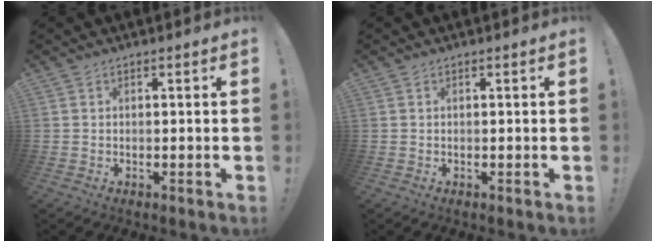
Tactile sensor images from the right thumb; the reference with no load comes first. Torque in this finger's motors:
{"motor_torque": [0.00, 0.00, -0.04, 0.04, 0.03]}